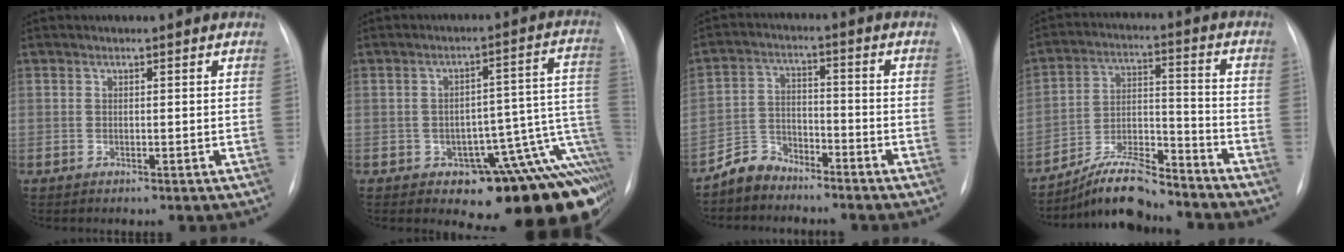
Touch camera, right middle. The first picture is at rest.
{"total": 18.0, "force": [-10.1, 6.7, 13.2], "torque": [-0.046, 0.056, -0.118]}
{"total": 5.5, "force": [-4.9, 2.5, 0.2], "torque": [0.002, 0.005, -0.097]}
{"total": 10.9, "force": [-10.1, 1.8, 3.7], "torque": [-0.062, 0.021, -0.178]}